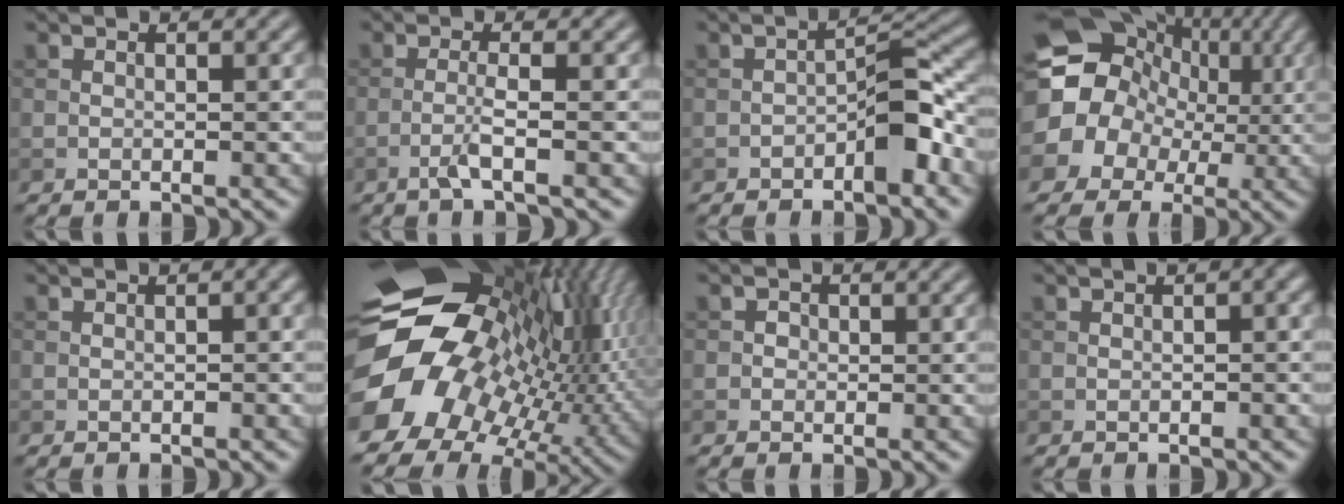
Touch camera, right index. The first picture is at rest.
{"total": 2.1, "force": [-1.0, 0.0, 1.8], "torque": [-0.038, 0.008, -0.029]}
{"total": 4.6, "force": [-2.1, 1.8, 3.7], "torque": [-0.049, 0.019, -0.039]}
{"total": 16.6, "force": [2.5, 15.0, 6.7], "torque": [-0.162, 0.033, 0.008]}
{"total": 1.5, "force": [0.1, 0.4, 1.5], "torque": [-0.019, 0.005, 0.002]}
{"total": 18.8, "force": [-1.5, 14.0, 12.5], "torque": [-0.226, -0.027, -0.003]}
{"total": 0.8, "force": [-0.1, 0.7, 0.2], "torque": [0.003, -0.003, -0.003]}
{"total": 2.1, "force": [0.3, 0.6, 2.0], "torque": [-0.023, 0.006, 0.004]}